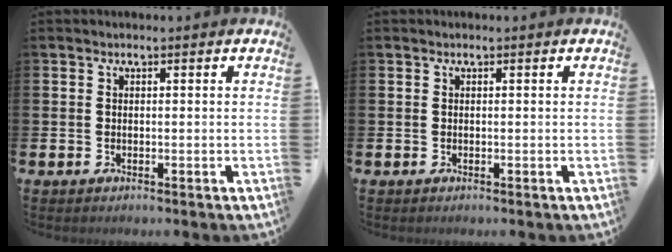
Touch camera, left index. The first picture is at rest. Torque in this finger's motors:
{"motor_torque": [-0.01, 0.00, 0.00, 0.00]}